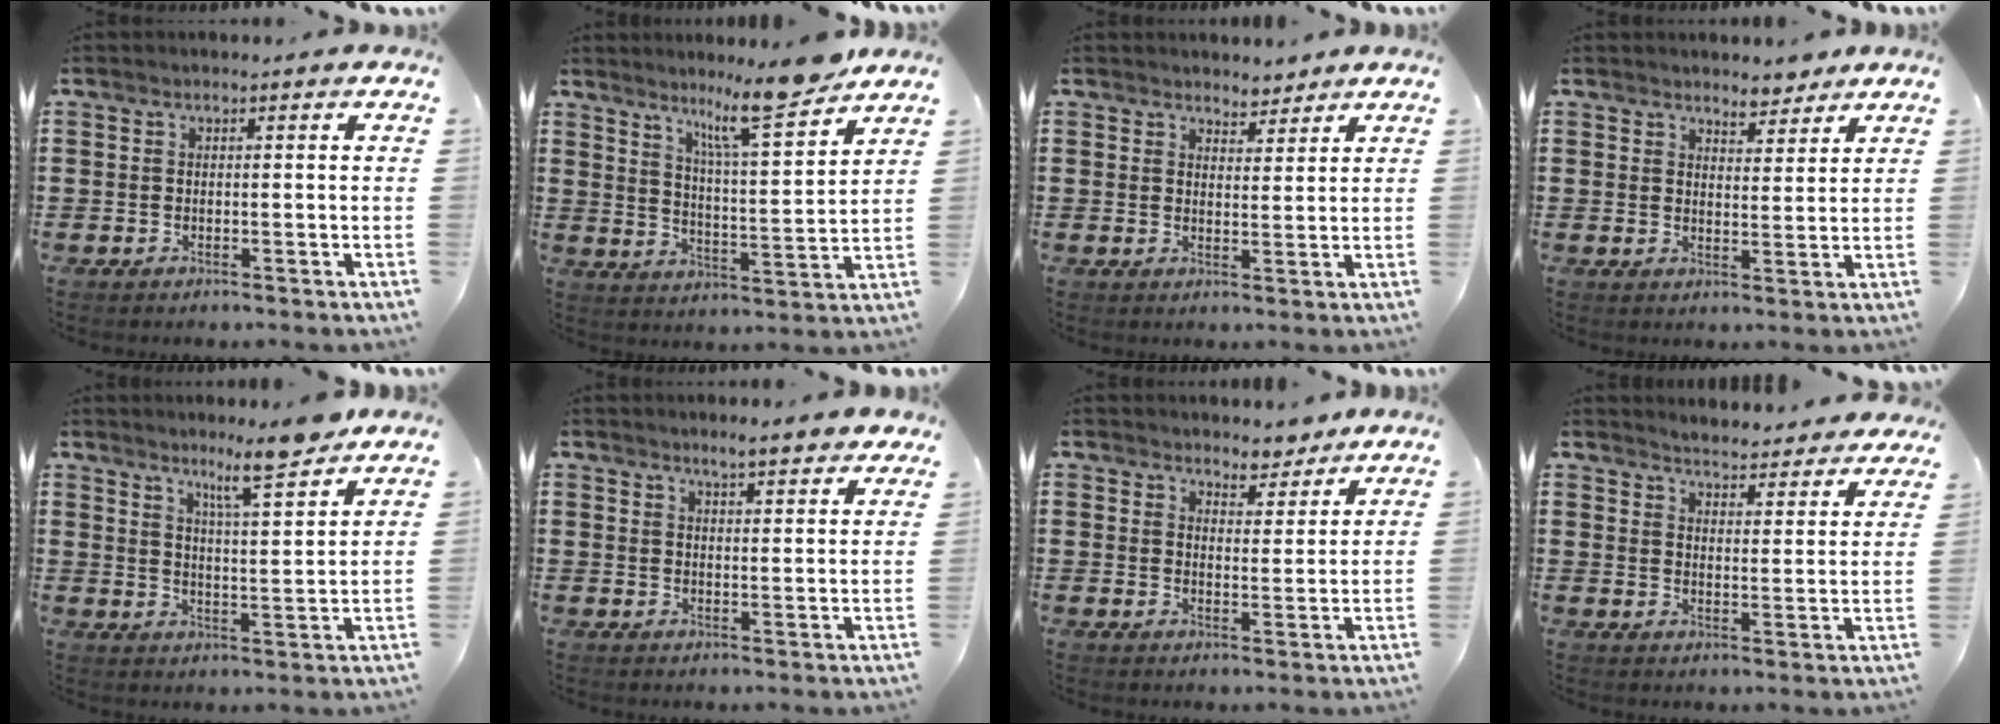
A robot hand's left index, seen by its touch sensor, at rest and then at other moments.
{"total": 10.4, "force": [8.5, 0.7, 5.9], "torque": [-0.107, -0.047, 0.142]}
{"total": 3.0, "force": [2.8, 1.1, 0.0], "torque": [-0.011, -0.001, 0.054]}
{"total": 3.8, "force": [3.6, 1.2, 0.7], "torque": [-0.016, -0.007, 0.067]}
{"total": 7.8, "force": [6.4, 0.3, 4.4], "torque": [-0.079, -0.031, 0.107]}
{"total": 3.4, "force": [3.2, 0.2, 1.1], "torque": [-0.031, -0.003, 0.057]}
{"total": 4.0, "force": [3.8, 1.2, 0.2], "torque": [-0.011, -0.013, 0.070]}
{"total": 3.8, "force": [3.8, -0.3, -0.2], "torque": [-0.016, -0.025, 0.064]}